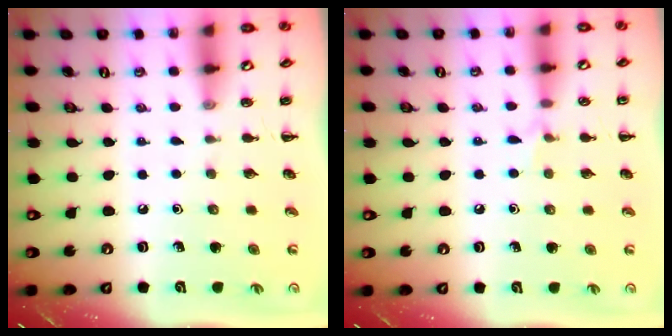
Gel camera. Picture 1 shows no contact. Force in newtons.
{"total": 4.4, "press": 4.1, "slide": 1.6}